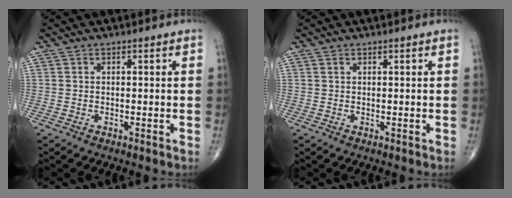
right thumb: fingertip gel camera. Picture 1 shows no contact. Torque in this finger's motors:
{"motor_torque": [0.24, -0.39, -0.40, -0.13, -0.02]}